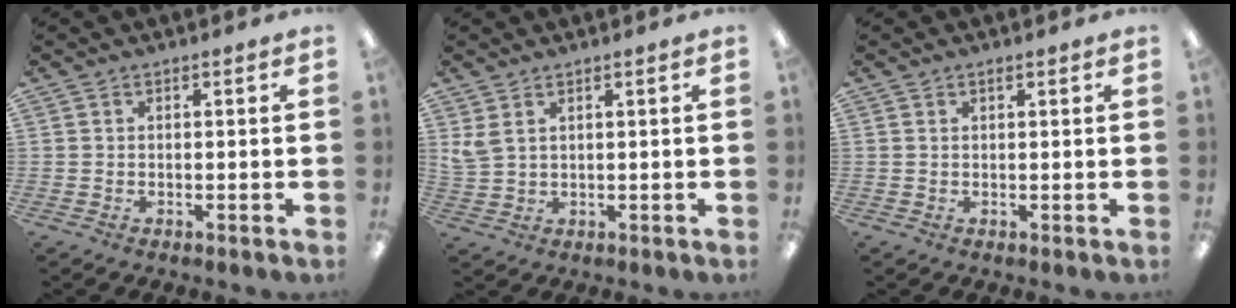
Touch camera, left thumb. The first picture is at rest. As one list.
[{"total": 2.9, "force": [1.7, 1.3, 1.8], "torque": [-0.041, -0.001, 0.033]}, {"total": 0.7, "force": [0.6, 0.3, 0.3], "torque": [-0.006, 0.002, 0.010]}]